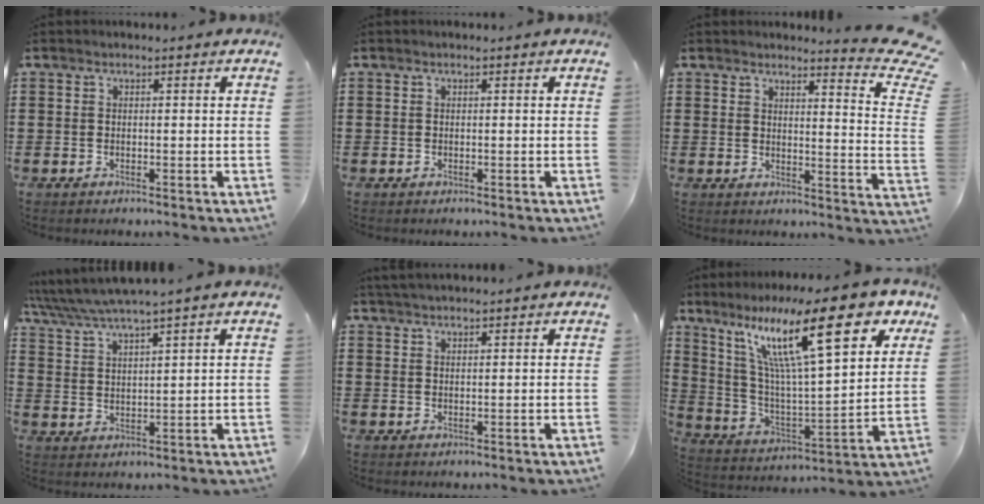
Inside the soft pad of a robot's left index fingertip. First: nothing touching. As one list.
[{"total": 0.0}, {"total": 5.2, "force": [4.3, -0.3, 3.0], "torque": [-0.046, -0.037, 0.065]}, {"total": 3.8, "force": [3.3, -0.4, 1.7], "torque": [-0.046, -0.017, 0.056]}, {"total": 1.5, "force": [1.4, -0.1, 0.4], "torque": [-0.011, 0.000, 0.028]}, {"total": 20.4, "force": [11.4, 4.4, 16.3], "torque": [-0.306, -0.034, 0.183]}]